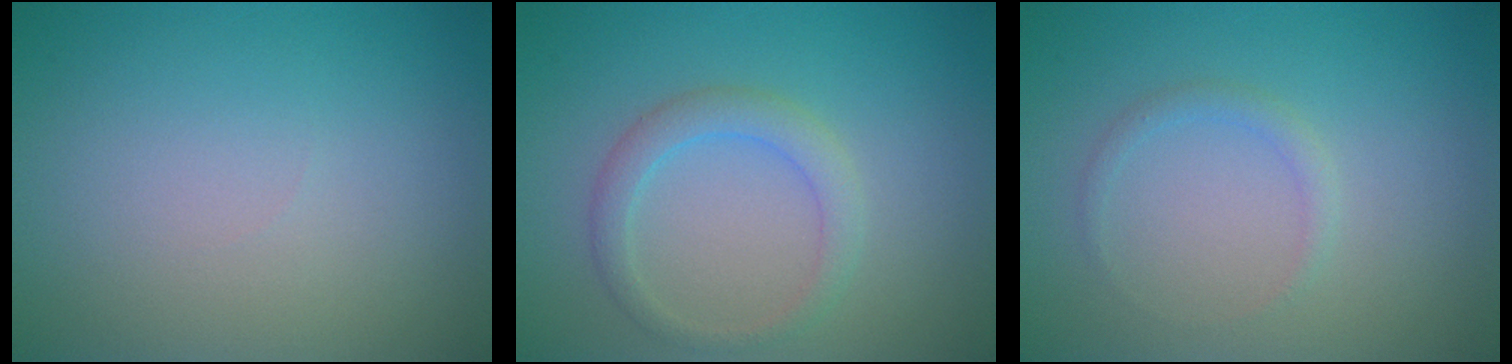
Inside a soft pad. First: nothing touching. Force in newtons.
{"total": 2.4, "press": 2.4, "slide": 0.1}
{"total": 1.0, "press": 1.0, "slide": 0.1}